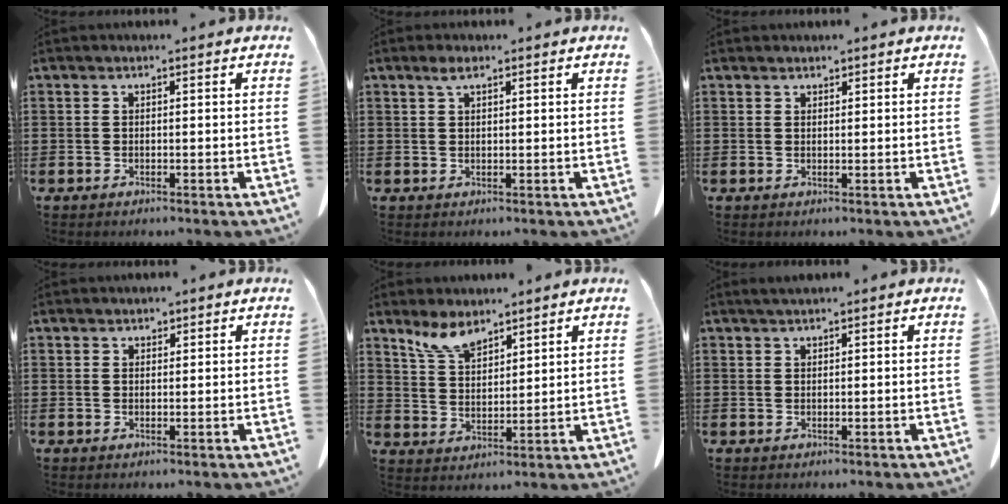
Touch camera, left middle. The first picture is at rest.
{"total": 1.7, "force": [0.9, 0.6, 1.4], "torque": [-0.030, 0.002, 0.014]}
{"total": 0.8, "force": [0.8, 0.1, 0.1], "torque": [-0.005, -0.003, 0.017]}
{"total": 1.1, "force": [1.1, 0.3, 0.1], "torque": [-0.005, -0.001, 0.022]}
{"total": 5.9, "force": [5.1, 1.7, 2.4], "torque": [-0.063, -0.016, 0.097]}
{"total": 1.0, "force": [0.9, 0.1, 0.5], "torque": [-0.011, -0.001, 0.015]}